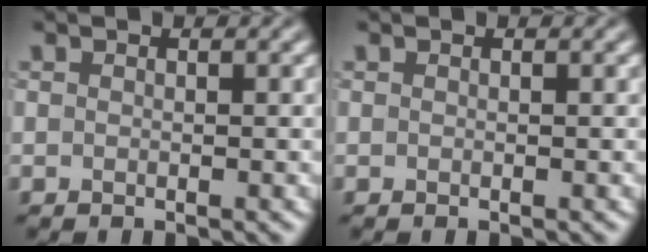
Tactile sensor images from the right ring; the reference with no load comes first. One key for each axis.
{"total": 0.0}